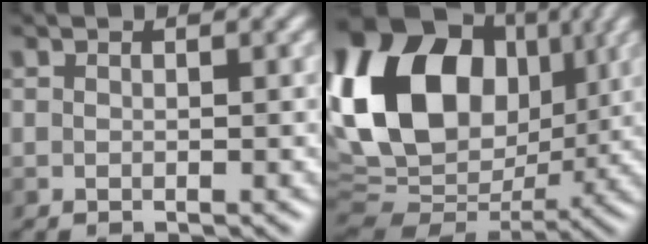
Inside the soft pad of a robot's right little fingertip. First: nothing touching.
{"total": 17.6, "force": [3.5, 12.8, 11.6], "torque": [-0.234, 0.020, 0.061]}